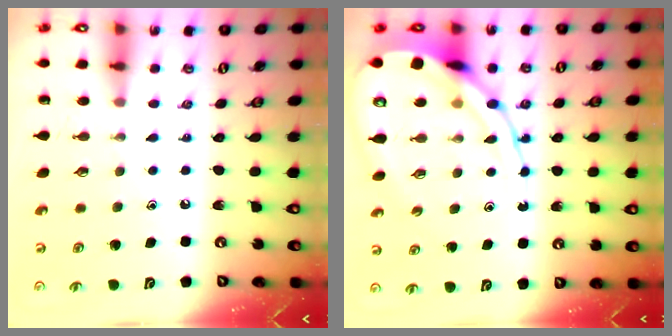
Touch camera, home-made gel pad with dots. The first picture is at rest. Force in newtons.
{"total": 14.2, "press": 14.1, "slide": 1.0}